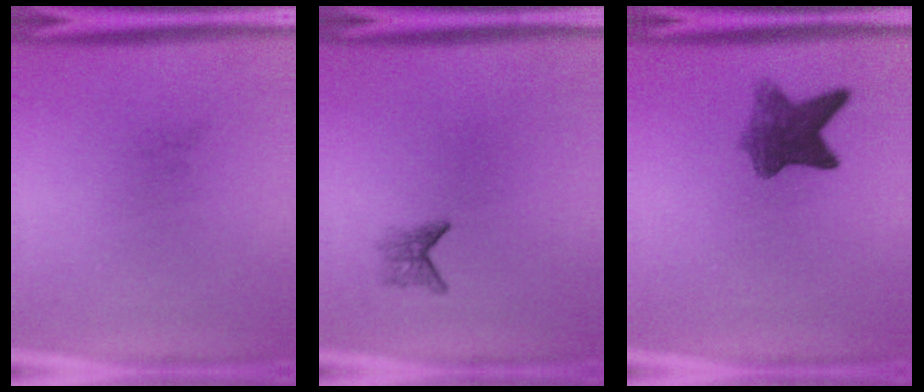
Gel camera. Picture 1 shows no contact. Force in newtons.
{"total": 1.6}
{"total": 6.1}